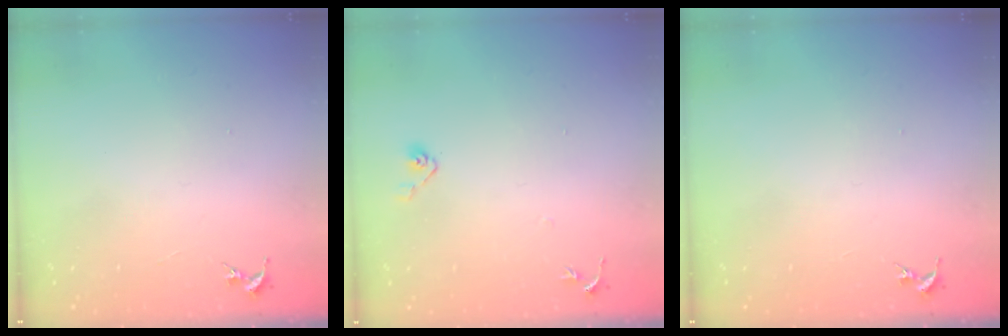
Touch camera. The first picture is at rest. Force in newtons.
{"total": 4.5, "press": 4.4, "slide": 0.8}
{"total": 0.0}